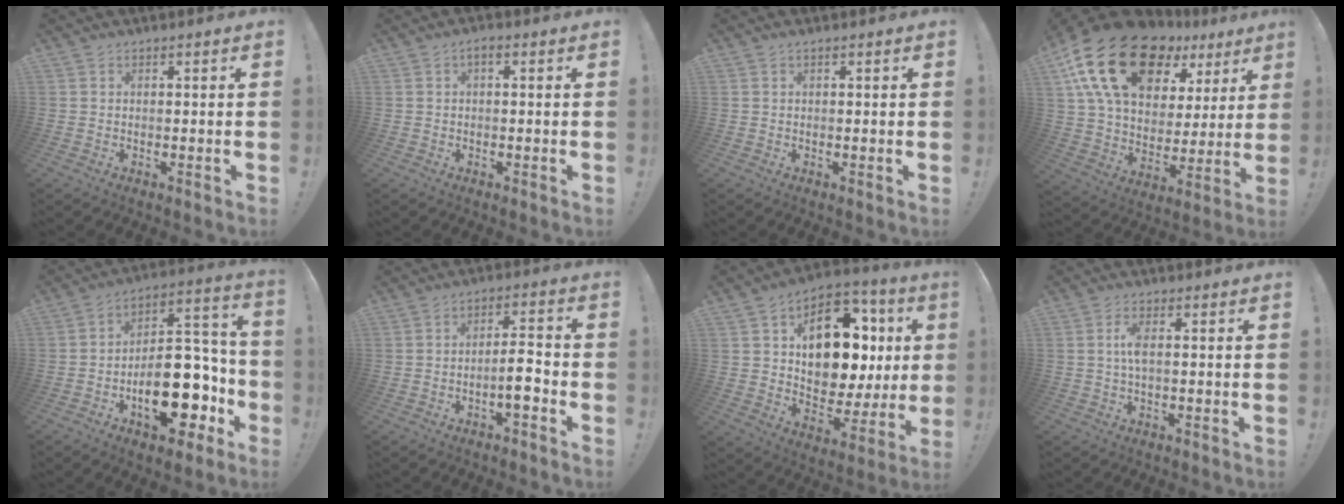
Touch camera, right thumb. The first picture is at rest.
{"total": 1.3, "force": [-0.4, 0.4, 1.1], "torque": [-0.022, 0.006, -0.008]}
{"total": 0.5, "force": [0.3, 0.1, 0.4], "torque": [-0.009, 0.001, 0.005]}
{"total": 24.2, "force": [13.3, 13.4, 15.1], "torque": [-0.261, -0.065, 0.250]}
{"total": 21.9, "force": [-8.6, 12.0, 16.2], "torque": [-0.229, 0.064, -0.121]}
{"total": 6.9, "force": [-2.8, 2.0, 5.9], "torque": [-0.087, 0.013, -0.048]}
{"total": 19.6, "force": [5.1, 13.1, 13.6], "torque": [-0.186, -0.007, 0.104]}
{"total": 4.2, "force": [0.1, 1.2, 4.1], "torque": [-0.076, -0.001, -0.003]}